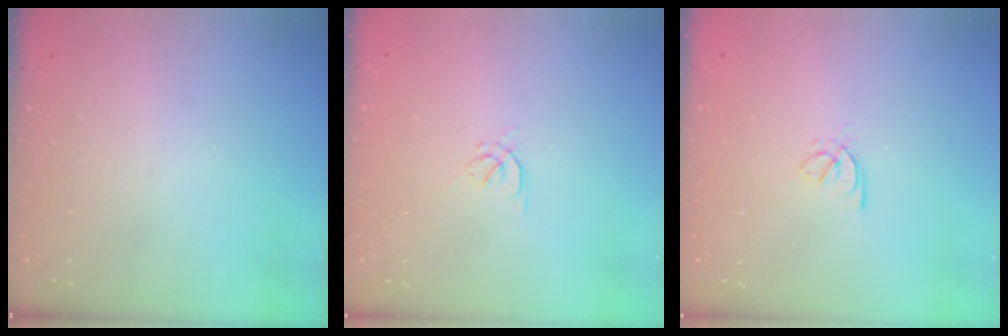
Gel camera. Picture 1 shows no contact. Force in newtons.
{"total": 1.5, "press": 1.4, "slide": 0.6}
{"total": 2.9, "press": 2.8, "slide": 0.8}